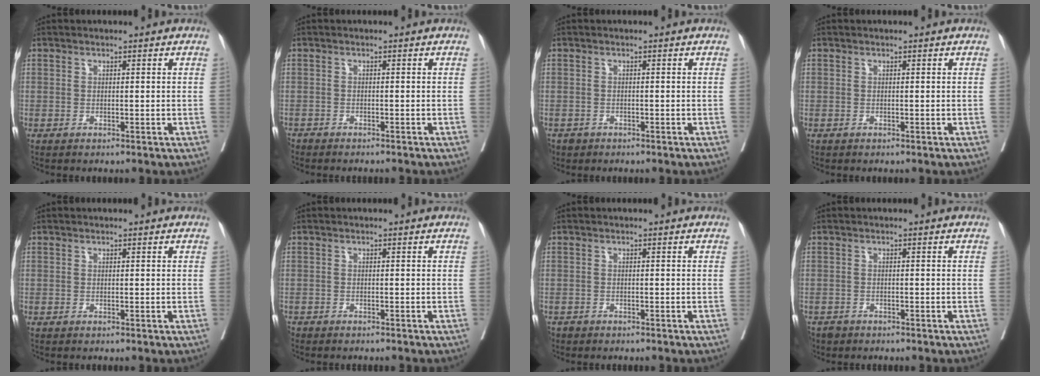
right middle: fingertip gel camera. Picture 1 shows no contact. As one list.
[{"total": 3.5, "force": [-3.4, 0.6, 0.7], "torque": [-0.001, -0.007, -0.052]}, {"total": 2.3, "force": [-1.7, 1.6, 0.1], "torque": [-0.005, 0.002, -0.030]}, {"total": 0.0}, {"total": 0.0}, {"total": 2.9, "force": [-2.7, 0.9, 0.7], "torque": [-0.007, -0.005, -0.040]}, {"total": 1.8, "force": [-1.6, 0.9, 0.2], "torque": [-0.008, -0.001, -0.027]}, {"total": 2.9, "force": [-2.4, 1.7, 0.2], "torque": [-0.004, 0.001, -0.041]}]